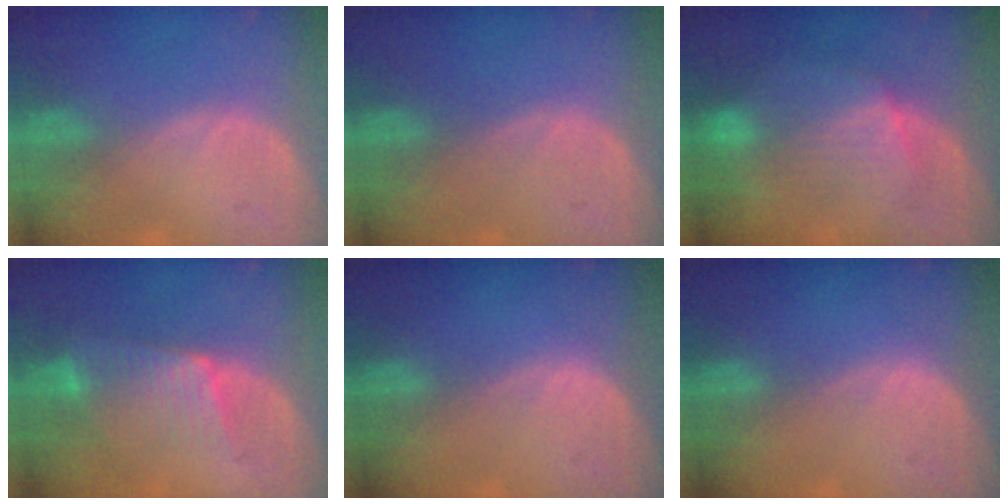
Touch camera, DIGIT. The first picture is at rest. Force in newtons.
{"total": 0.0}
{"total": 8.9, "press": 8.0, "slide": 3.9}
{"total": 6.4, "press": 6.1, "slide": 2.2}
{"total": 0.0}
{"total": 0.0}